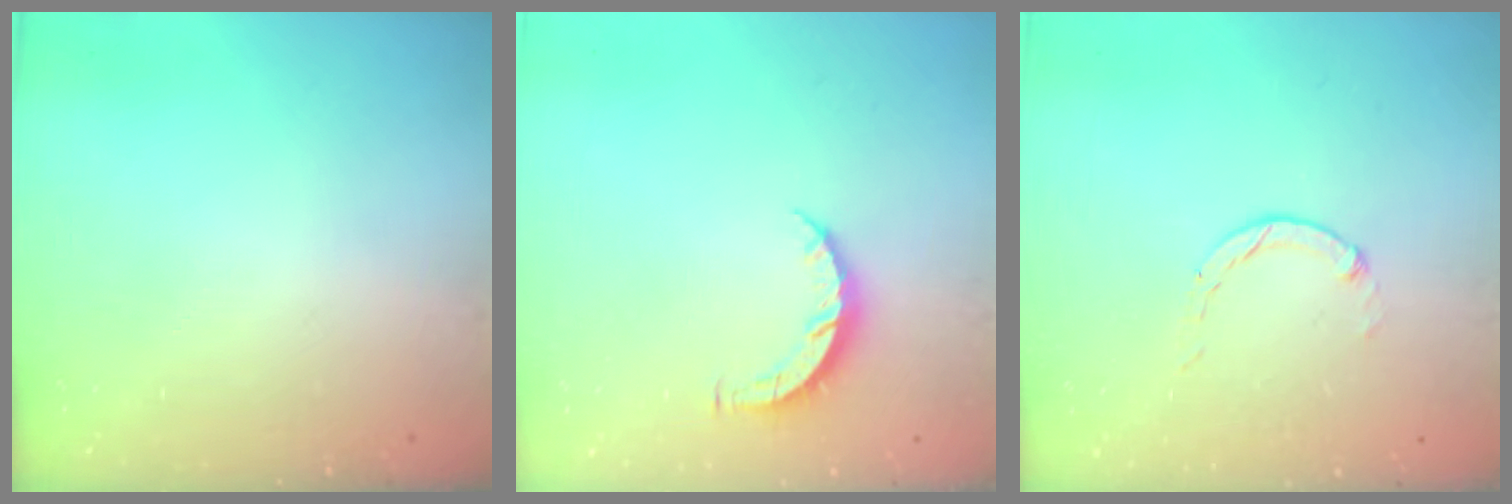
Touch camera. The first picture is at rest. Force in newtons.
{"total": 5.2, "press": 5.2, "slide": 0.5}
{"total": 0.8, "press": 0.7, "slide": 0.2}